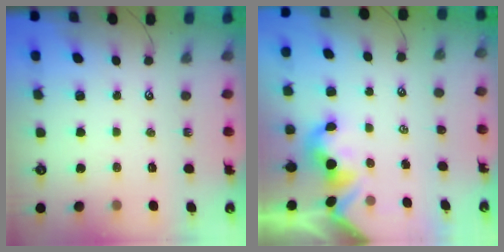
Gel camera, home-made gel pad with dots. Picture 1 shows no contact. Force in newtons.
{"total": 2.6, "press": 2.6, "slide": 0.5}